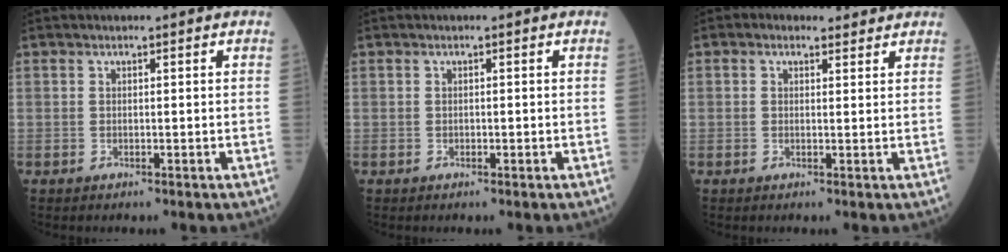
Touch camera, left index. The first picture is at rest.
{"total": 0.0}
{"total": 2.3, "force": [1.7, 1.4, 0.8], "torque": [-0.017, 0.018, 0.025]}